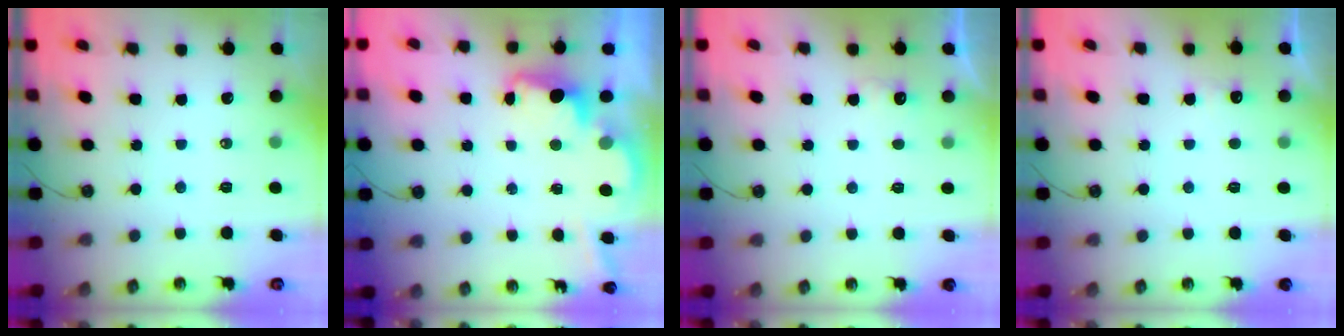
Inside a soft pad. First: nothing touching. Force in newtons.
{"total": 3.6, "press": 3.5, "slide": 0.7}
{"total": 4.6, "press": 4.4, "slide": 1.1}
{"total": 5.0, "press": 4.8, "slide": 1.2}